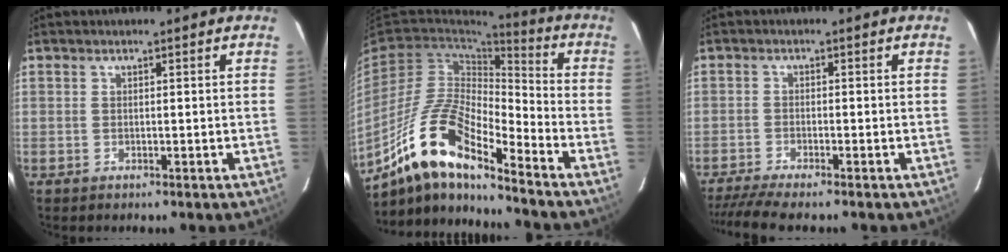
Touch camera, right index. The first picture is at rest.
{"total": 14.0, "force": [-10.3, 2.8, 9.1], "torque": [-0.180, 0.015, -0.186]}
{"total": 7.1, "force": [-6.1, -0.1, 3.7], "torque": [-0.059, -0.016, -0.102]}